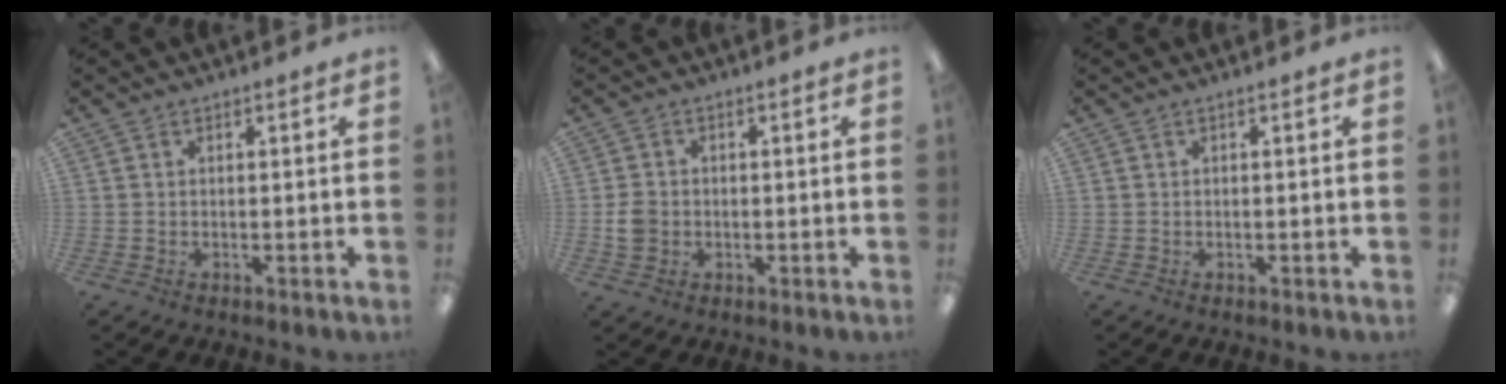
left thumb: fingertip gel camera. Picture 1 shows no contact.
{"total": 4.1, "force": [-0.6, 3.6, 1.9], "torque": [-0.024, 0.006, -0.010]}
{"total": 0.0}